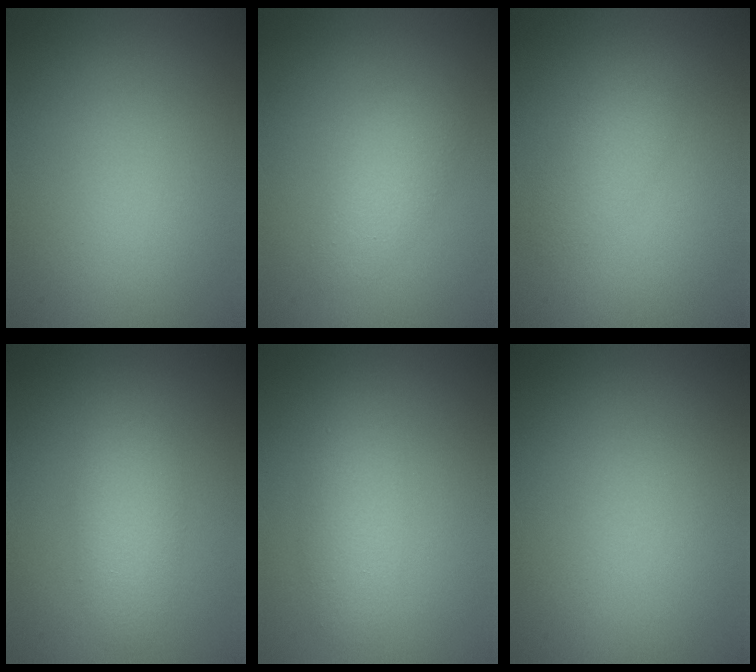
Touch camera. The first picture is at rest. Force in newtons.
{"total": 2.3, "press": 2.3, "slide": 0.1}
{"total": 2.1, "press": 2.1, "slide": 0.1}
{"total": 3.2, "press": 3.2, "slide": 0.1}
{"total": 2.8, "press": 2.8, "slide": 0.1}
{"total": 0.0}